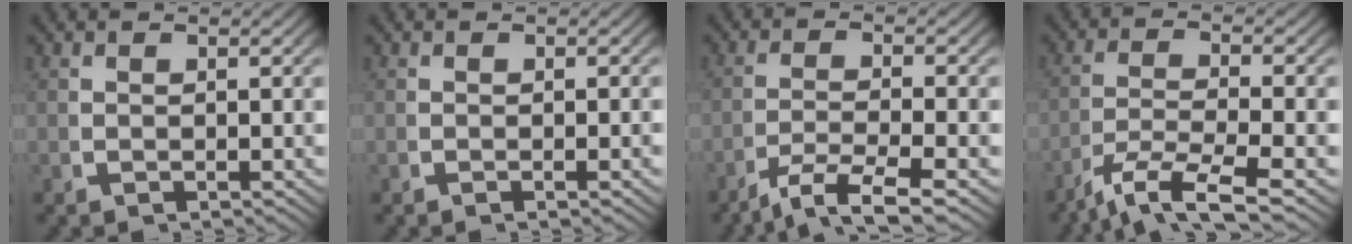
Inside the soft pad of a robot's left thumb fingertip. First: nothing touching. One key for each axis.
{"total": 0.8, "fx": -0.2, "fy": 0.1, "fz": 0.7, "tx": -0.013, "ty": 0.004, "tz": -0.005}
{"total": 4.7, "fx": -2.5, "fy": 1.8, "fz": 3.6, "tx": -0.069, "ty": -0.007, "tz": -0.037}
{"total": 6.2, "fx": -3.1, "fy": 2.6, "fz": 4.7, "tx": -0.099, "ty": -0.024, "tz": -0.042}